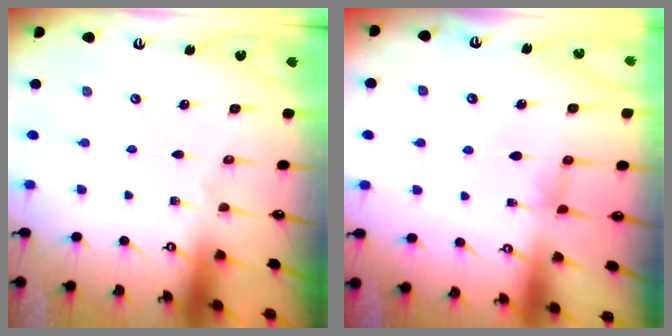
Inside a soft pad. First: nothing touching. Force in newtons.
{"total": 1.0, "press": 0.8, "slide": 0.7}